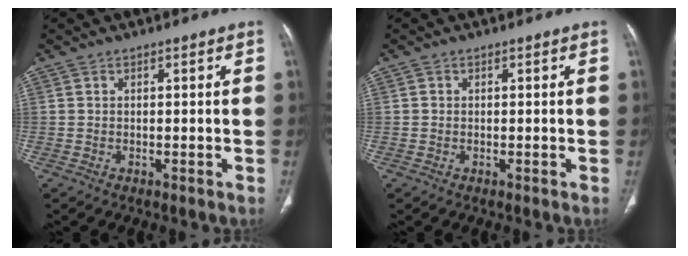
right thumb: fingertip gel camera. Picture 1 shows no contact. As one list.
[{"total": 0.0}]